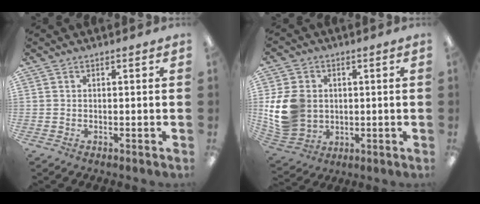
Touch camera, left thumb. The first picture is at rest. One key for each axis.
{"total": 13.3, "fx": 0.7, "fy": 11.1, "fz": 7.3, "tx": -0.161, "ty": 0.007, "tz": 0.017}